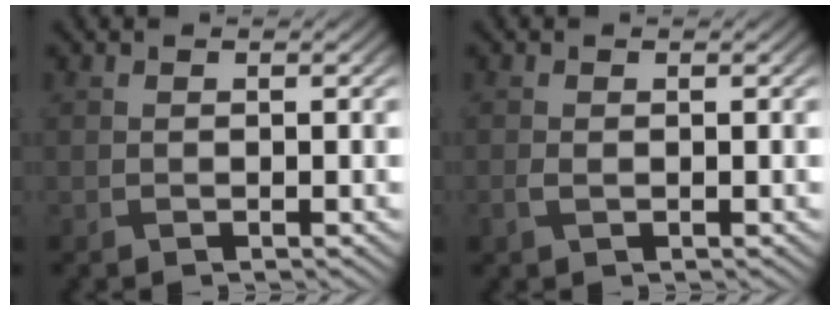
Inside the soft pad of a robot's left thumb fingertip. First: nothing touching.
{"total": 1.1, "force": [-0.2, 0.7, 0.8], "torque": [-0.024, -0.004, -0.003]}